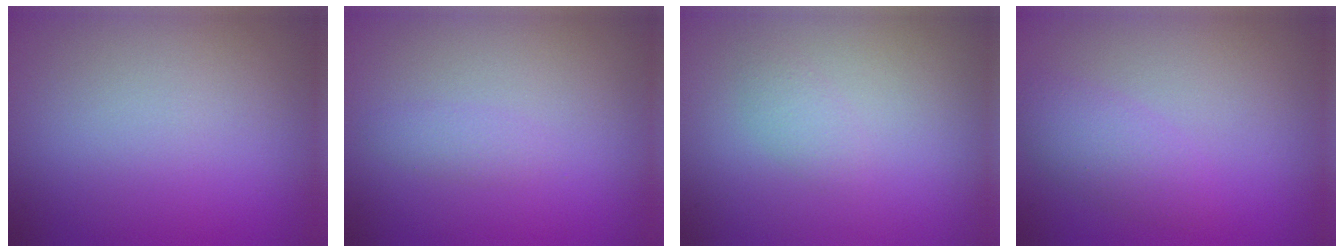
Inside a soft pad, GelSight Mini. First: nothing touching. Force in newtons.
{"total": 0.9, "press": 0.9, "slide": 0.0}
{"total": 1.0, "press": 1.0, "slide": 0.0}
{"total": 2.5, "press": 2.5, "slide": 0.0}